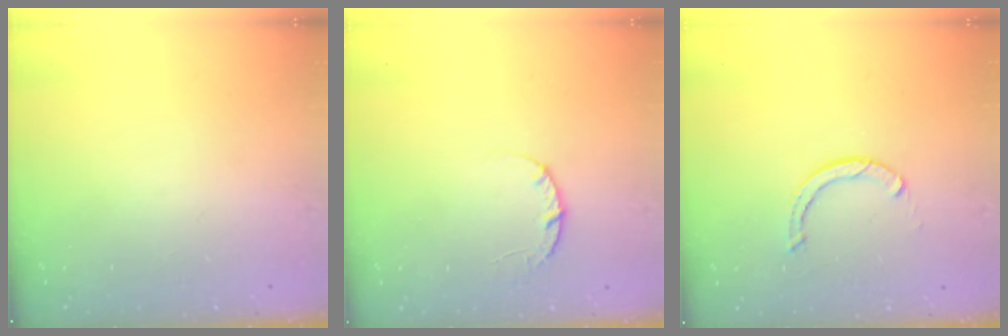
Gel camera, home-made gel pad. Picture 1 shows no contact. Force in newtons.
{"total": 3.2, "press": 3.1, "slide": 0.5}
{"total": 2.4, "press": 2.4, "slide": 0.0}